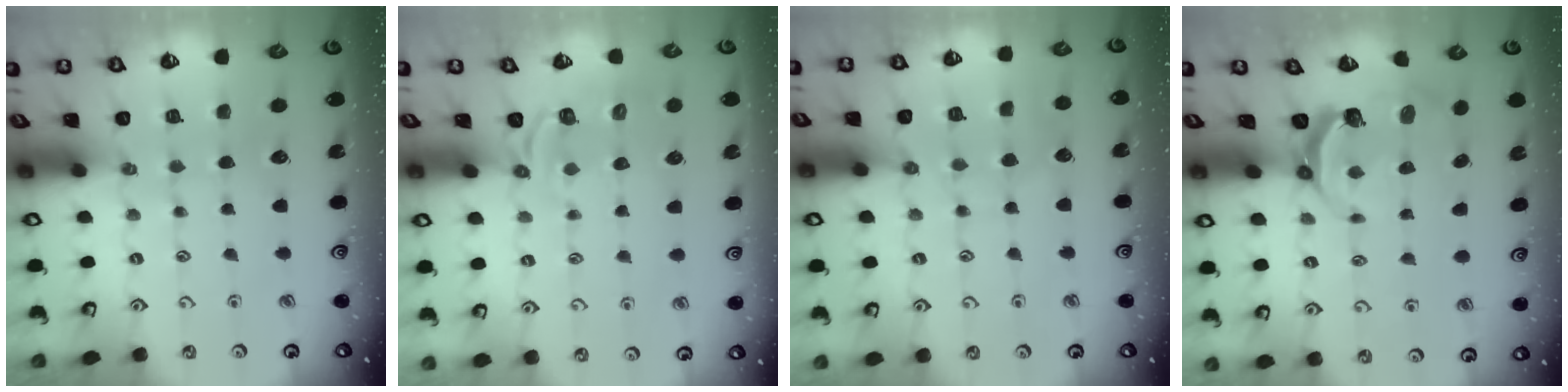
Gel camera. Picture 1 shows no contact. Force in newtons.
{"total": 3.1, "press": 2.0, "slide": 2.3}
{"total": 5.4, "press": 5.4, "slide": 0.5}
{"total": 5.6, "press": 4.5, "slide": 3.3}